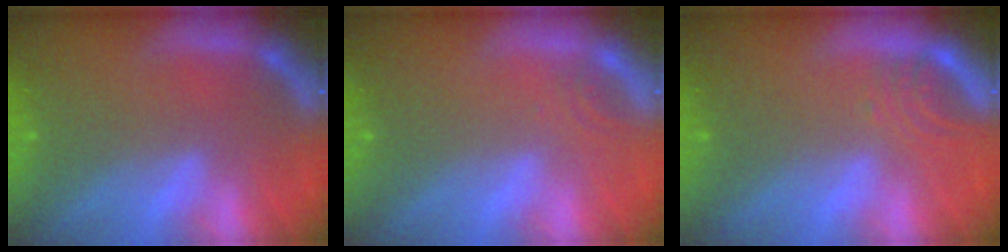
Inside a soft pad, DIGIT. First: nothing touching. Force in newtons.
{"total": 1.0}
{"total": 2.5}